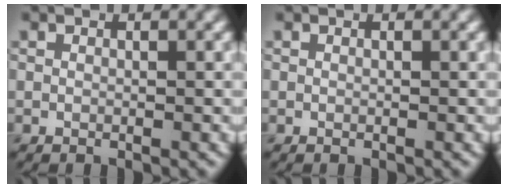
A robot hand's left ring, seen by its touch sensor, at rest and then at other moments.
{"total": 0.0}